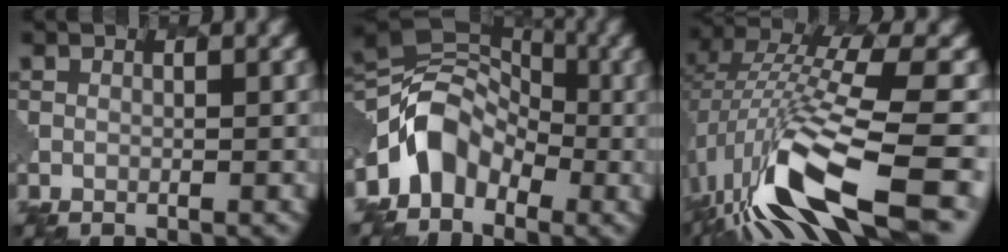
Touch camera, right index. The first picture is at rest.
{"total": 5.8, "force": [-2.5, 4.5, 2.7], "torque": [-0.031, 0.011, -0.060]}
{"total": 12.7, "force": [-5.6, 3.5, 10.9], "torque": [-0.218, 0.006, -0.087]}